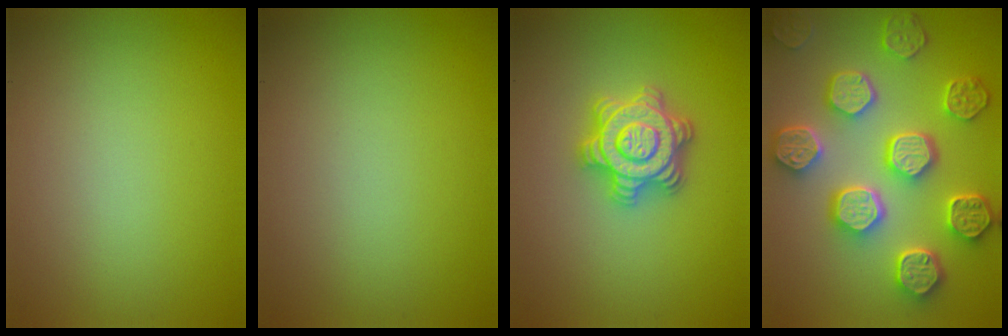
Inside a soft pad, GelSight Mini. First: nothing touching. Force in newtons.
{"total": 0.0}
{"total": 4.9, "press": 4.8, "slide": 0.8}
{"total": 8.0, "press": 6.4, "slide": 4.7}